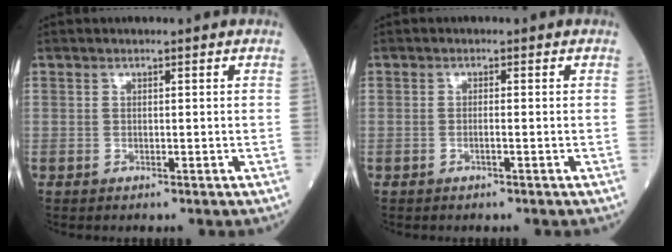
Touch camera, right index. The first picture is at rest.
{"total": 1.0, "force": [-0.4, 0.3, 0.9], "torque": [-0.024, 0.000, -0.007]}